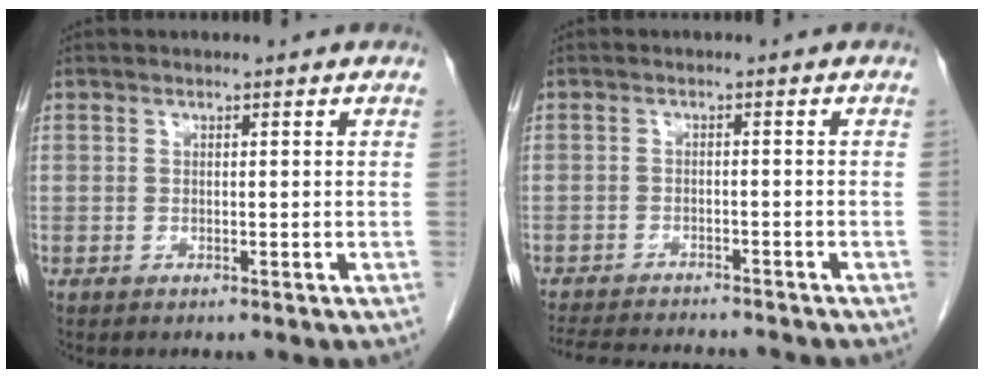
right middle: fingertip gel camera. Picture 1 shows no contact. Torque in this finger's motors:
{"motor_torque": [0.35, -0.33, 0.06, 0.02]}